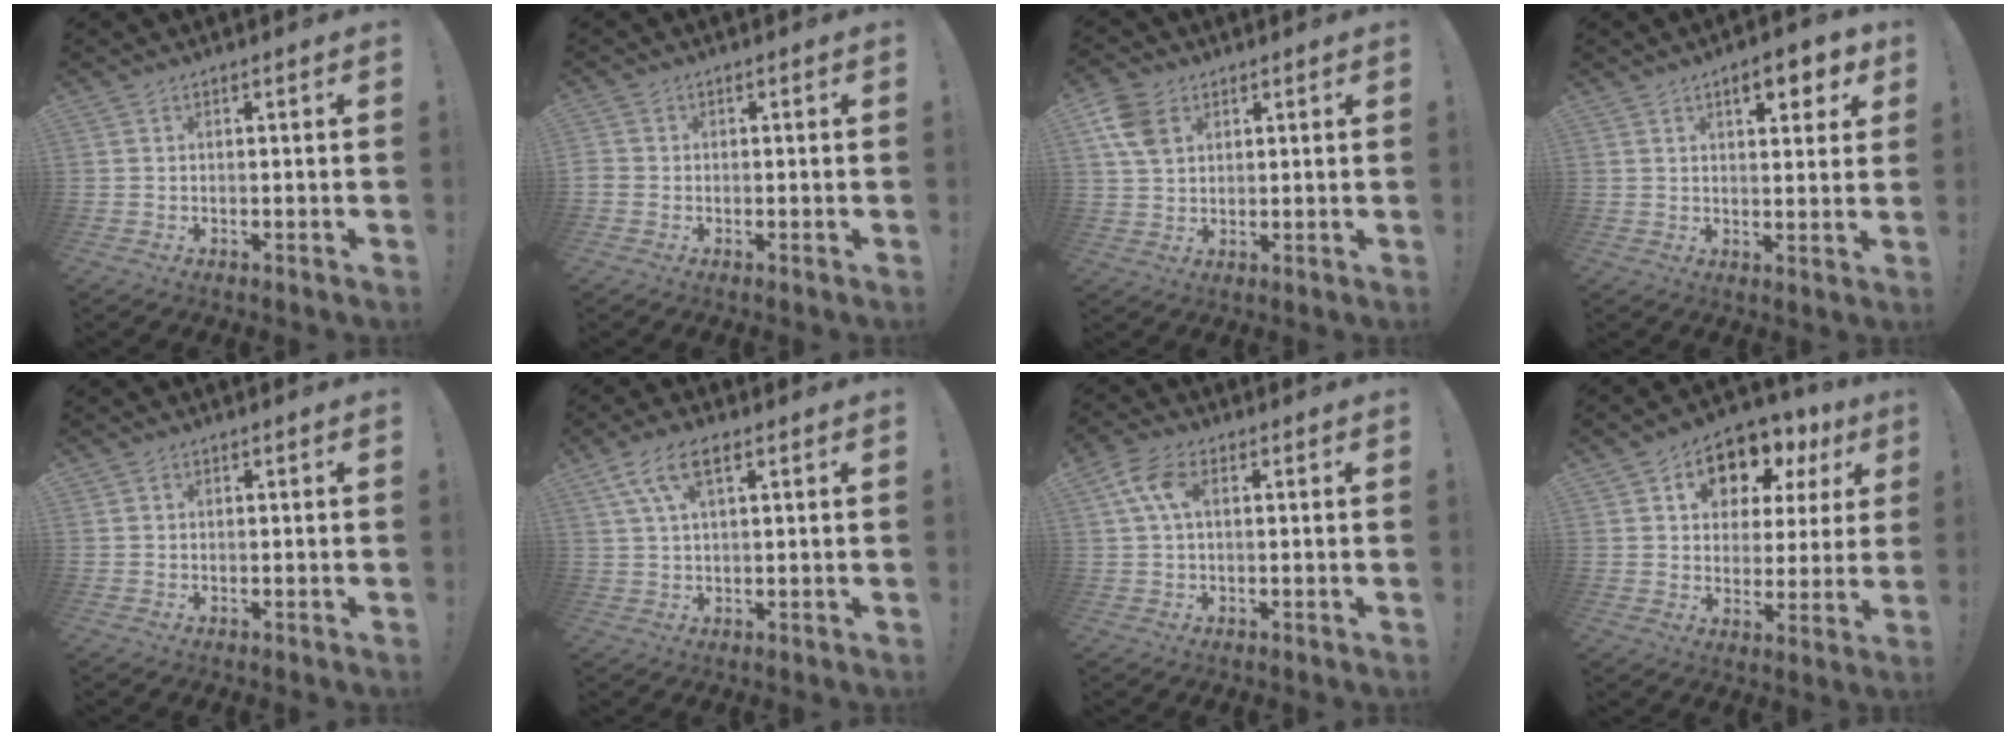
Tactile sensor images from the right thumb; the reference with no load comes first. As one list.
[{"total": 1.8, "force": [-0.5, 1.5, 0.7], "torque": [-0.011, 0.006, -0.009]}, {"total": 9.4, "force": [3.8, 6.7, 5.4], "torque": [-0.099, -0.004, 0.075]}, {"total": 7.7, "force": [4.2, 2.9, 5.7], "torque": [-0.068, -0.014, 0.066]}, {"total": 0.6, "force": [0.3, 0.6, 0.1], "torque": [-0.002, 0.002, 0.005]}, {"total": 8.5, "force": [3.9, 3.6, 6.6], "torque": [-0.121, 0.005, 0.076]}, {"total": 8.2, "force": [2.1, 4.8, 6.4], "torque": [-0.134, 0.012, 0.040]}, {"total": 11.1, "force": [6.9, 7.2, 4.9], "torque": [-0.074, -0.051, 0.123]}]